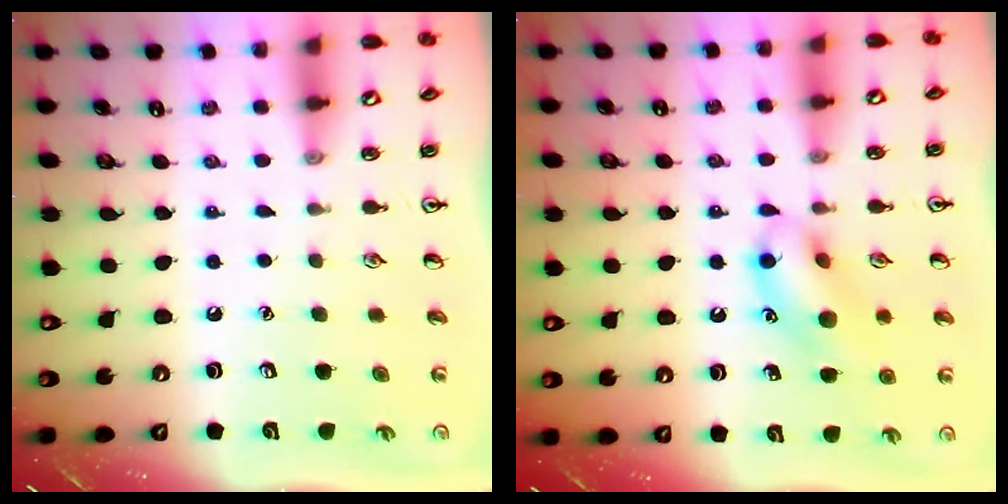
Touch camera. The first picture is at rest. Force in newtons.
{"total": 12.7, "press": 12.6, "slide": 1.7}